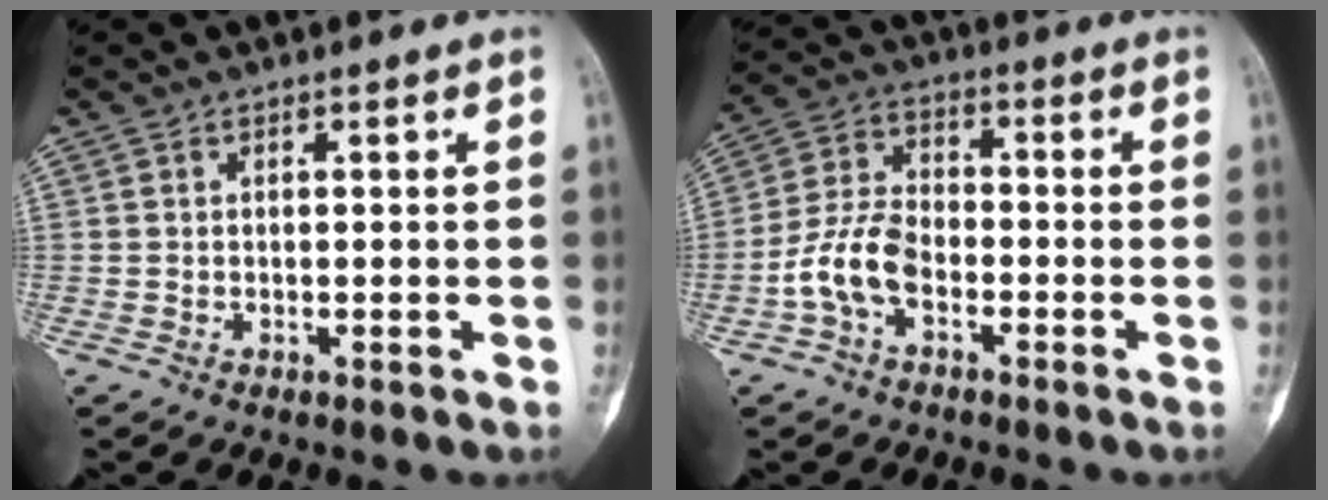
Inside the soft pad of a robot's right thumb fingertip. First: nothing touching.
{"total": 8.8, "force": [-3.5, 5.3, 6.1], "torque": [-0.120, 0.032, -0.074]}